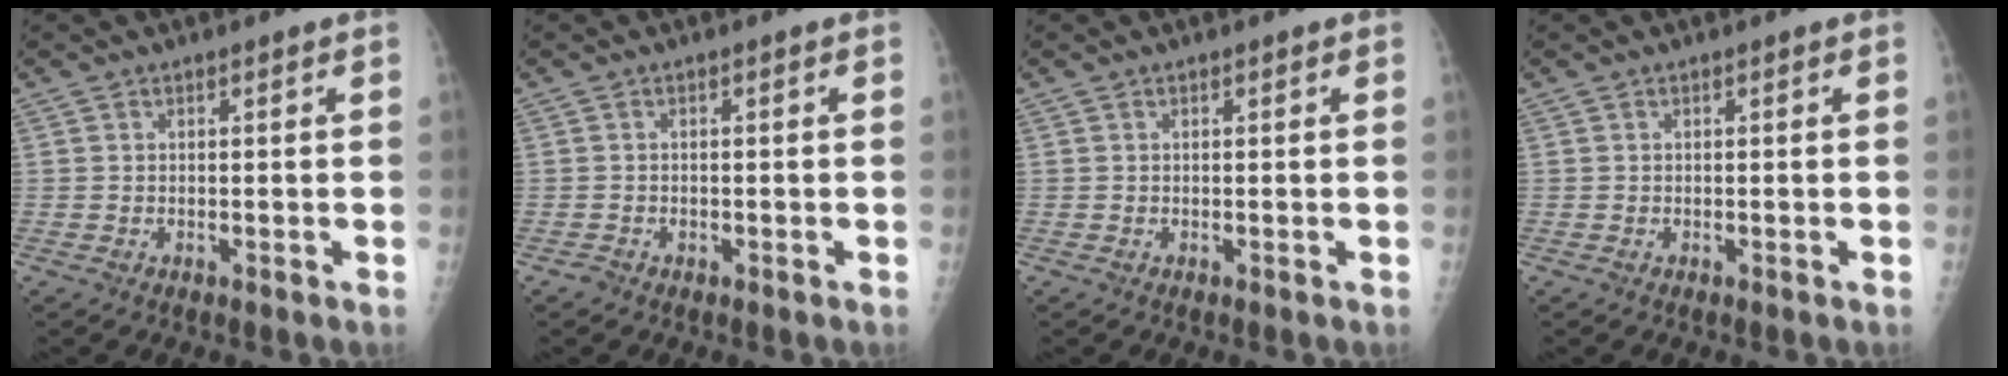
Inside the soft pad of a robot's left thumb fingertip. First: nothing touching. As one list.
[{"total": 0.9, "force": [-0.6, 0.7, 0.0], "torque": [0.006, 0.004, -0.014]}, {"total": 0.0}, {"total": 0.0}]